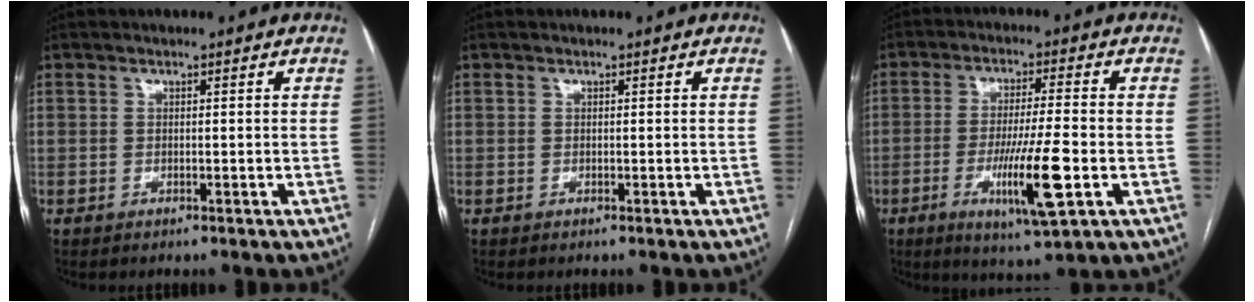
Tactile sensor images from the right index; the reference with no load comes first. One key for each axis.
{"total": 0.0}
{"total": 11.3, "fx": -3.5, "fy": 0.4, "fz": 10.8, "tx": -0.192, "ty": -0.022, "tz": -0.059}